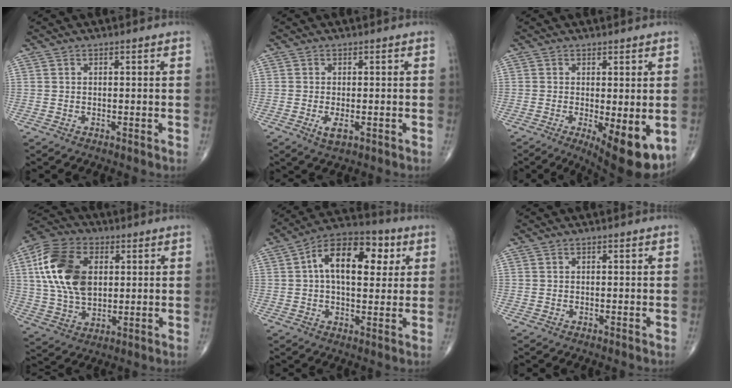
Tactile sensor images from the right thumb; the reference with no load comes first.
{"total": 2.7, "force": [-0.9, 1.2, 2.3], "torque": [-0.041, -0.005, -0.013]}
{"total": 10.1, "force": [-2.9, 3.3, 9.1], "torque": [-0.117, -0.022, -0.032]}
{"total": 17.2, "force": [3.5, 11.1, 12.7], "torque": [-0.237, 0.001, 0.063]}
{"total": 14.7, "force": [3.7, 8.1, 11.7], "torque": [-0.163, 0.016, 0.050]}
{"total": 0.0}